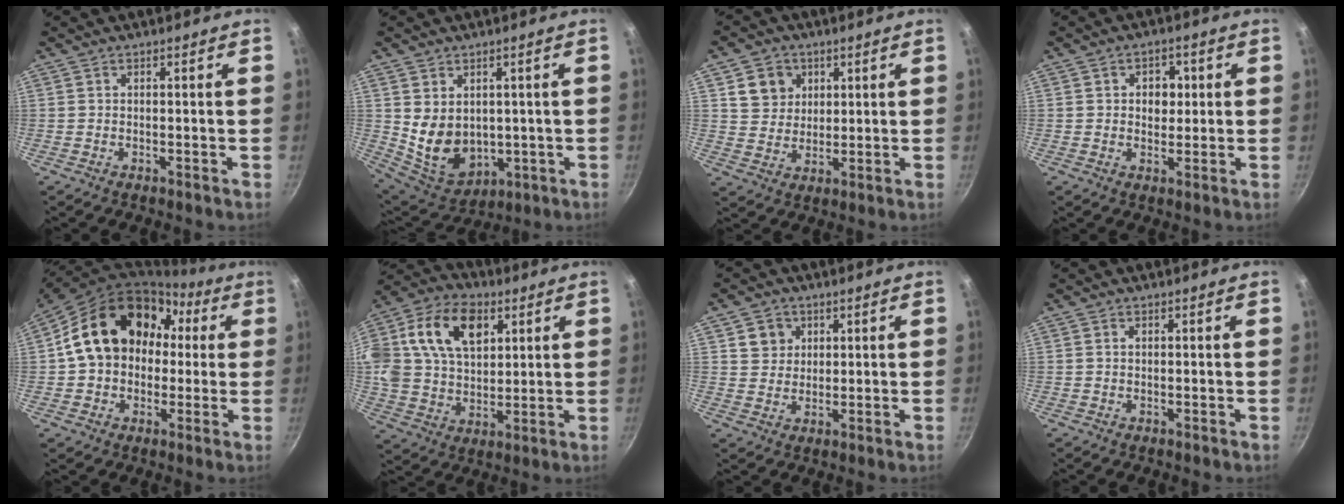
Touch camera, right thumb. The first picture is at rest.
{"total": 10.9, "force": [1.0, 8.2, 7.0], "torque": [-0.100, -0.024, 0.050]}
{"total": 6.9, "force": [2.5, 6.0, 2.1], "torque": [-0.004, 0.000, 0.045]}
{"total": 4.6, "force": [0.8, 3.7, 2.7], "torque": [-0.010, -0.002, 0.010]}
{"total": 19.9, "force": [2.8, 15.6, 11.9], "torque": [-0.172, 0.058, 0.044]}
{"total": 25.4, "force": [9.0, 17.0, 16.6], "torque": [-0.338, 0.021, 0.154]}
{"total": 4.5, "force": [1.7, 4.0, 1.1], "torque": [0.010, 0.003, 0.029]}
{"total": 1.1, "force": [0.3, 0.8, 0.7], "torque": [-0.008, 0.003, 0.006]}